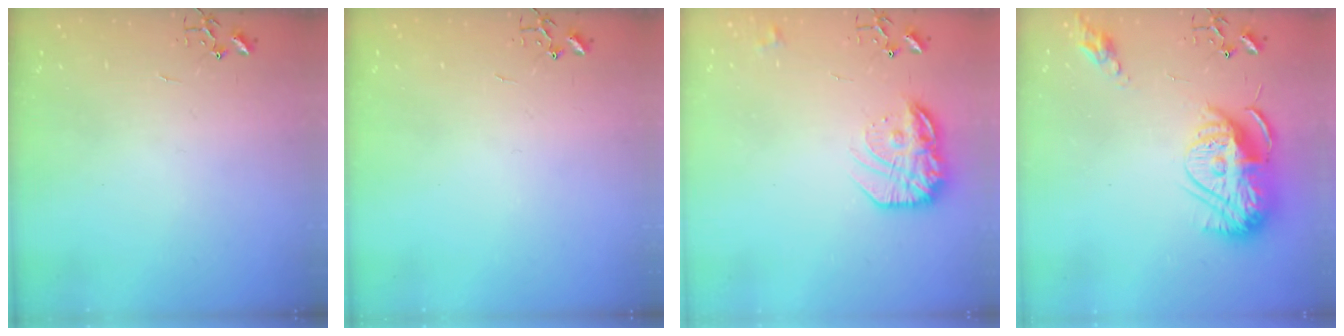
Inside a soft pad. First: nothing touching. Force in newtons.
{"total": 0.0}
{"total": 17.3, "press": 17.2, "slide": 1.2}
{"total": 15.8, "press": 15.8, "slide": 1.4}